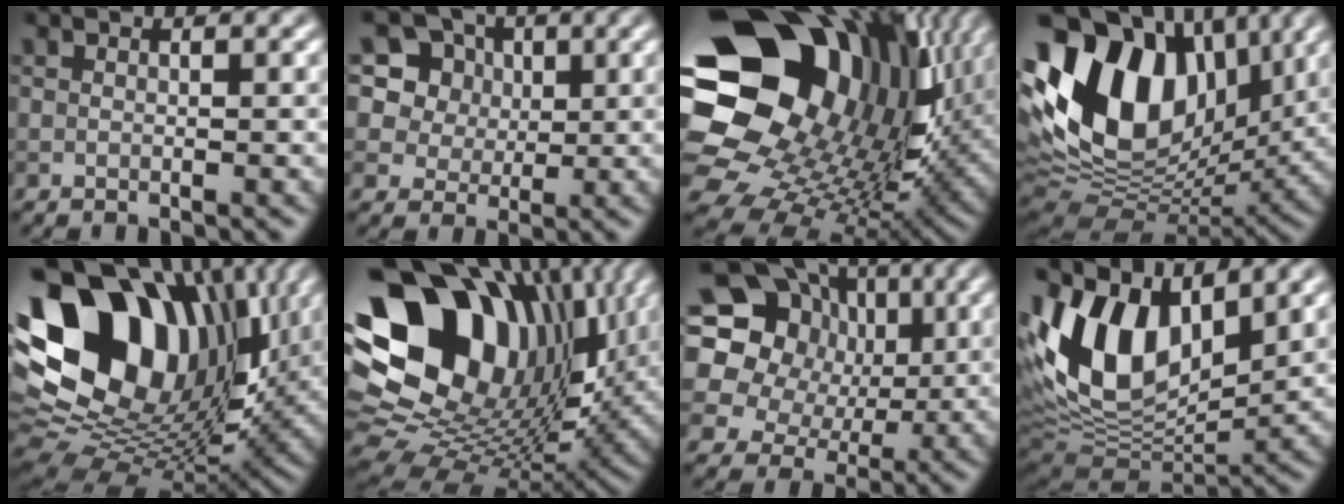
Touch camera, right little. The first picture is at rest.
{"total": 9.7, "force": [4.5, 7.7, 3.8], "torque": [-0.101, 0.014, 0.076]}
{"total": 22.5, "force": [5.9, 17.5, 12.8], "torque": [-0.294, -0.016, 0.113]}
{"total": 16.8, "force": [4.1, 11.0, 12.0], "torque": [-0.243, 0.025, 0.063]}
{"total": 18.8, "force": [5.1, 13.3, 12.3], "torque": [-0.250, 0.013, 0.089]}
{"total": 19.3, "force": [5.5, 14.2, 11.8], "torque": [-0.250, -0.007, 0.116]}
{"total": 18.9, "force": [4.9, 16.6, 7.6], "torque": [-0.182, 0.035, 0.066]}
{"total": 12.0, "force": [4.1, 6.9, 9.0], "torque": [-0.179, 0.005, 0.069]}